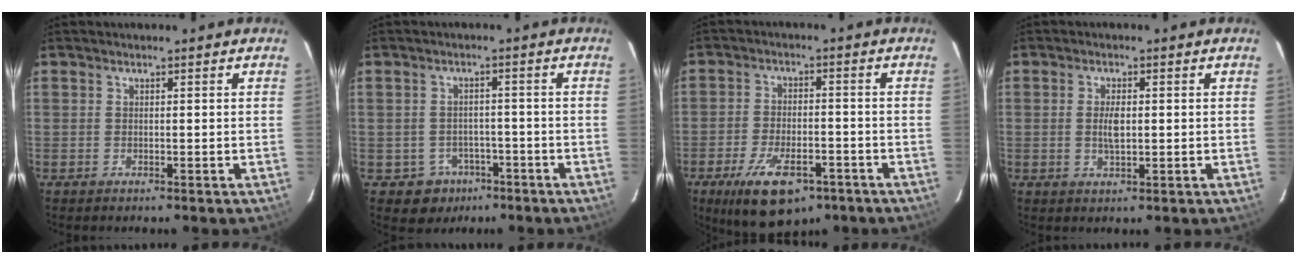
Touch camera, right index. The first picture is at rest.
{"total": 5.6, "force": [-3.1, 4.6, 0.6], "torque": [-0.025, 0.022, -0.031]}
{"total": 13.5, "force": [-8.2, 5.9, 9.0], "torque": [-0.181, -0.020, -0.128]}
{"total": 3.4, "force": [0.0, 1.5, 3.1], "torque": [-0.056, -0.002, 0.003]}